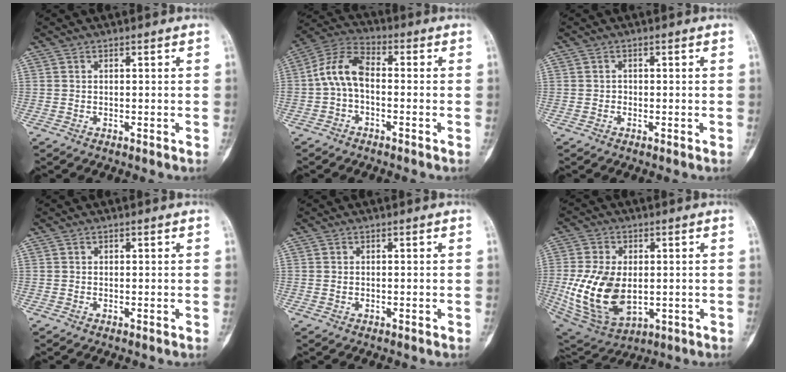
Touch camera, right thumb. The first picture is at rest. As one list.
[{"total": 8.5, "force": [-0.8, 4.8, 7.0], "torque": [-0.135, 0.031, -0.030]}, {"total": 0.6, "force": [-0.1, 0.6, 0.2], "torque": [0.002, 0.003, -0.003]}, {"total": 0.0}, {"total": 0.6, "force": [0.1, 0.5, 0.4], "torque": [-0.006, 0.001, 0.003]}, {"total": 16.8, "force": [-1.1, 10.6, 13.1], "torque": [-0.244, -0.011, 0.005]}]